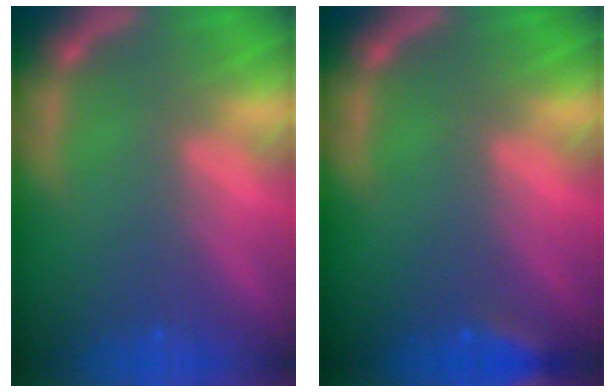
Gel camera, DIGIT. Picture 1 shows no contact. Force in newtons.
{"total": 2.4}